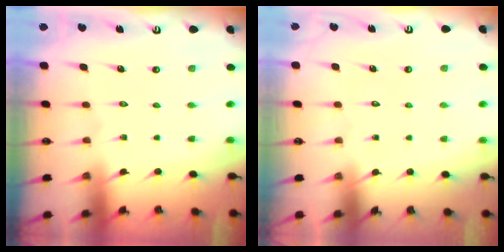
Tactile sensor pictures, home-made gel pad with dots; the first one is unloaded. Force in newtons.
{"total": 1.5, "press": 1.5, "slide": 0.0}